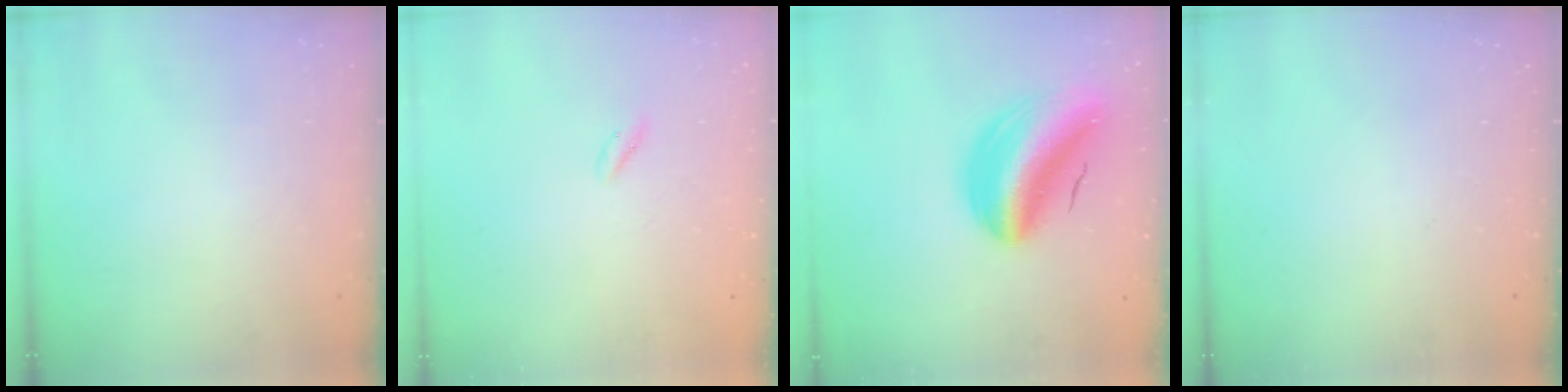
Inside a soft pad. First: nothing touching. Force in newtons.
{"total": 0.6, "press": 0.0, "slide": 0.6}
{"total": 15.3, "press": 14.6, "slide": 4.4}
{"total": 0.0}